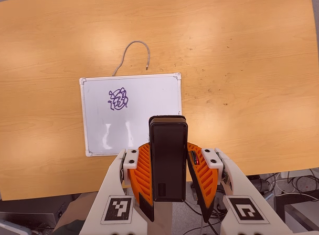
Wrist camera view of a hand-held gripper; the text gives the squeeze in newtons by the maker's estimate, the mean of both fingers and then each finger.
{"total": 5.3, "left": 4.1, "right": 6.4}